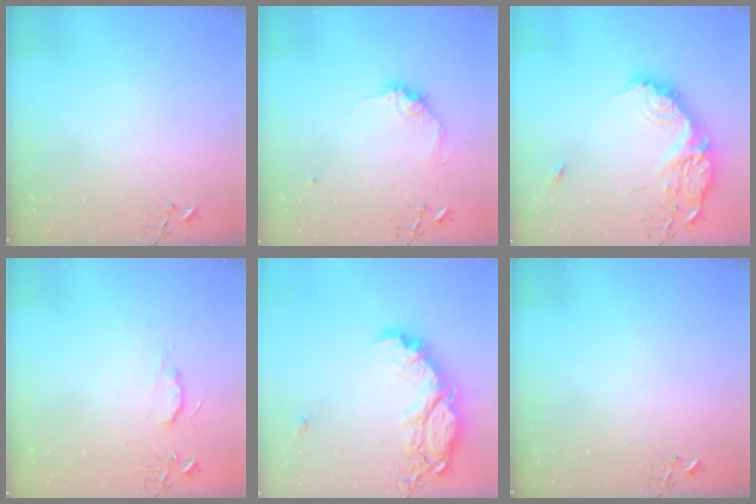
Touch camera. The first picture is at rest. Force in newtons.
{"total": 10.2, "press": 10.2, "slide": 0.1}
{"total": 20.4, "press": 20.4, "slide": 0.8}
{"total": 7.0, "press": 7.0, "slide": 0.8}
{"total": 21.3, "press": 21.2, "slide": 1.6}
{"total": 0.0}